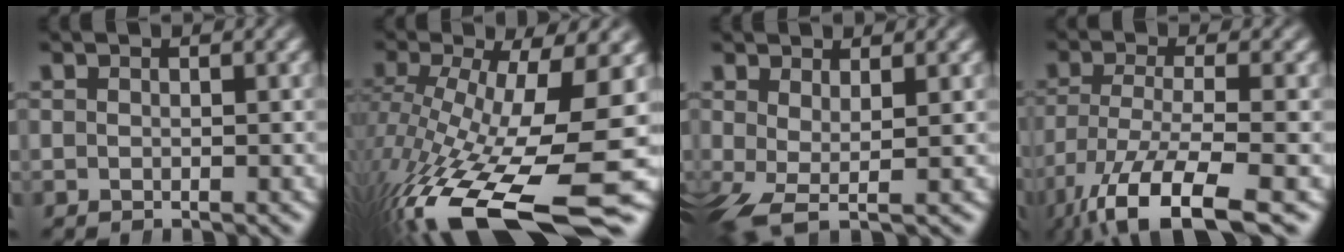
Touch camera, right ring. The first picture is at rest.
{"total": 14.2, "force": [-6.4, 5.4, 11.5], "torque": [-0.210, -0.057, -0.065]}
{"total": 4.2, "force": [-2.1, 1.7, 3.2], "torque": [-0.084, -0.039, -0.011]}
{"total": 9.1, "force": [-4.4, 4.1, 6.8], "torque": [-0.144, -0.055, -0.040]}